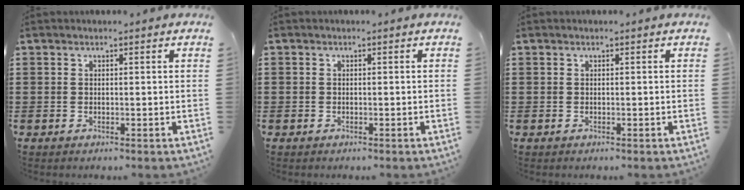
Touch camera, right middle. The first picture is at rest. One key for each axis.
{"total": 0.6, "fx": -0.2, "fy": 0.6, "fz": 0.1, "tx": -0.003, "ty": 0.002, "tz": -0.005}
{"total": 0.0}